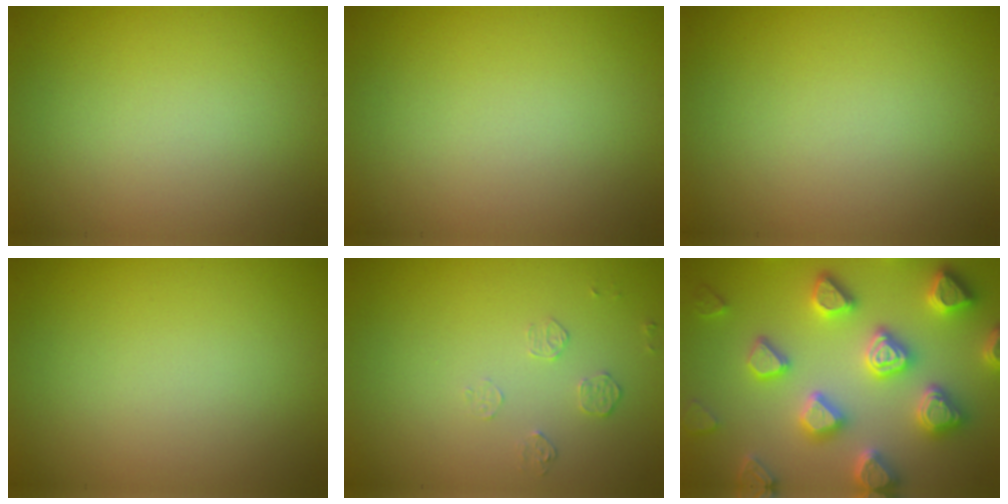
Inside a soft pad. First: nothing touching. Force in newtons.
{"total": 0.0}
{"total": 0.0}
{"total": 0.0}
{"total": 1.3, "press": 0.6, "slide": 1.1}
{"total": 7.4, "press": 7.2, "slide": 1.7}